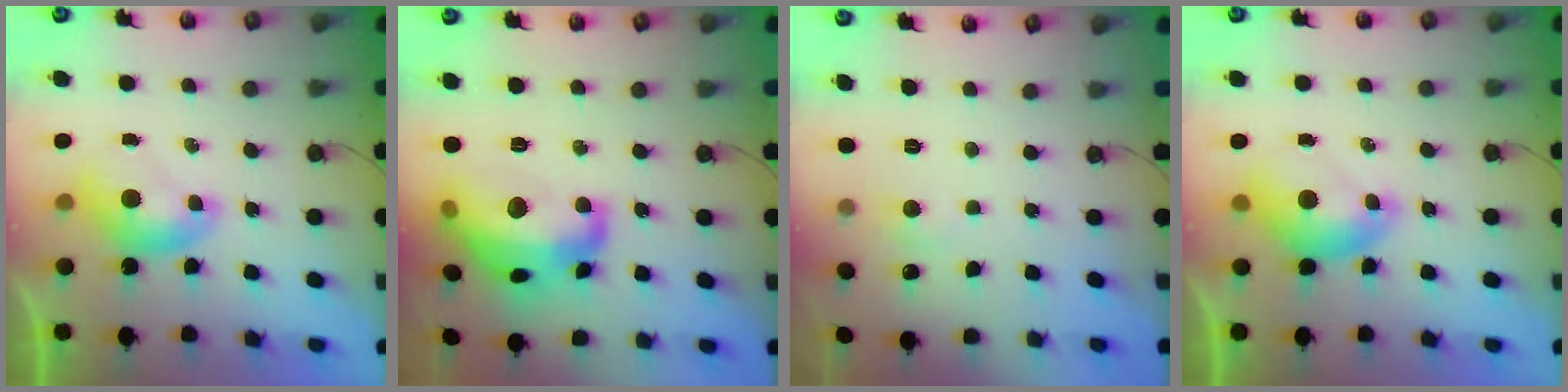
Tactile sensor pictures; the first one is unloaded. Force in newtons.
{"total": 15.2, "press": 15.1, "slide": 1.3}
{"total": 1.9, "press": 1.8, "slide": 0.4}
{"total": 0.8, "press": 0.3, "slide": 0.7}